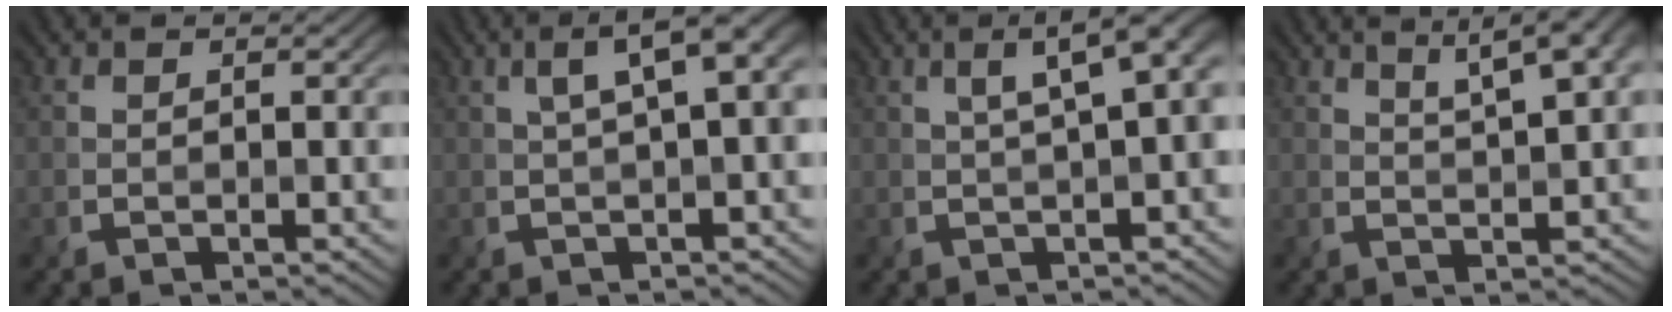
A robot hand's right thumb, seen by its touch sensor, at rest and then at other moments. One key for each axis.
{"total": 5.8, "fx": 1.4, "fy": 1.4, "fz": 5.4, "tx": -0.077, "ty": 0.023, "tz": 0.023}
{"total": 6.5, "fx": 1.4, "fy": 1.5, "fz": 6.1, "tx": -0.077, "ty": 0.027, "tz": 0.024}
{"total": 8.4, "fx": 4.9, "fy": 2.2, "fz": 6.4, "tx": -0.088, "ty": 0.020, "tz": 0.062}